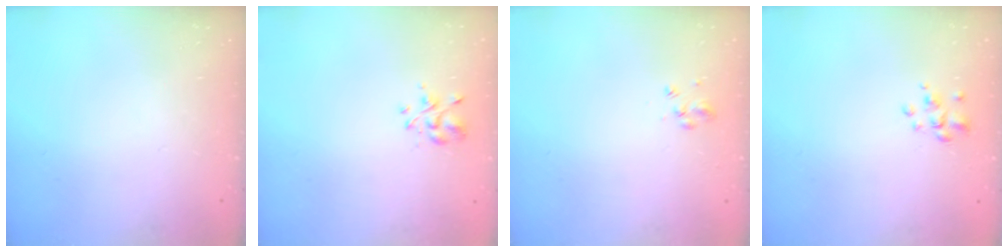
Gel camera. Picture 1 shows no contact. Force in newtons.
{"total": 2.4, "press": 2.1, "slide": 1.2}
{"total": 2.9, "press": 2.8, "slide": 1.0}
{"total": 1.5, "press": 1.5, "slide": 0.5}